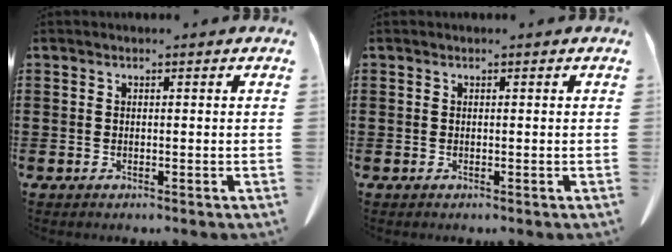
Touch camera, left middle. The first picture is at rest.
{"total": 0.0}